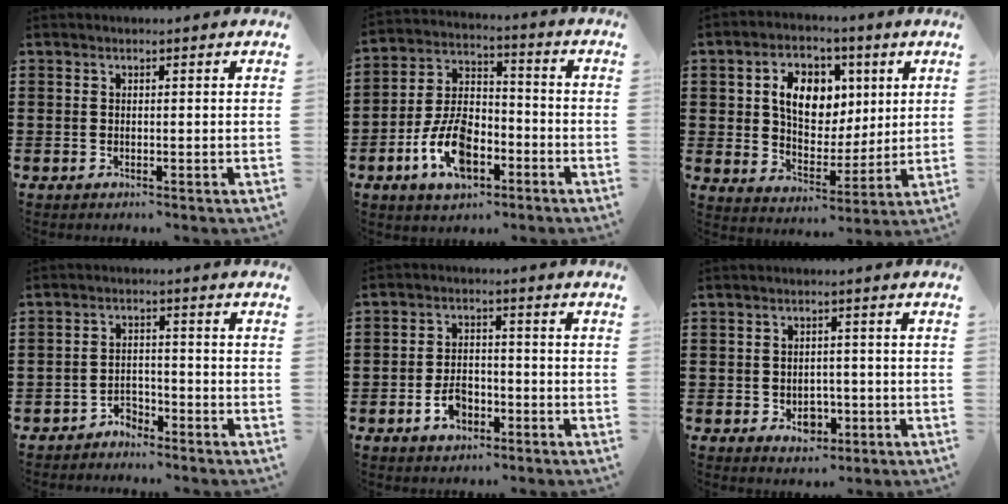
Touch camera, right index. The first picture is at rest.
{"total": 10.2, "force": [-4.5, 5.9, 7.0], "torque": [-0.162, 0.007, -0.084]}
{"total": 9.1, "force": [2.4, 6.6, 5.7], "torque": [-0.113, 0.016, 0.038]}
{"total": 2.8, "force": [-2.6, 1.1, 0.3], "torque": [-0.013, 0.004, -0.054]}
{"total": 4.7, "force": [-2.1, 3.0, 2.9], "torque": [-0.058, 0.006, -0.041]}
{"total": 3.3, "force": [-1.0, 2.5, 1.8], "torque": [-0.030, 0.000, -0.022]}